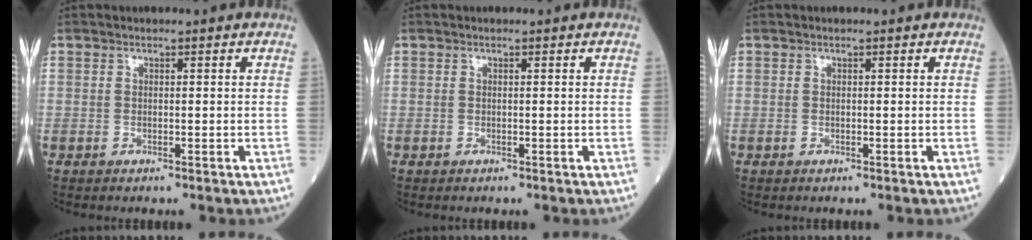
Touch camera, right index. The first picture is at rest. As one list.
[{"total": 0.0}, {"total": 0.0}]